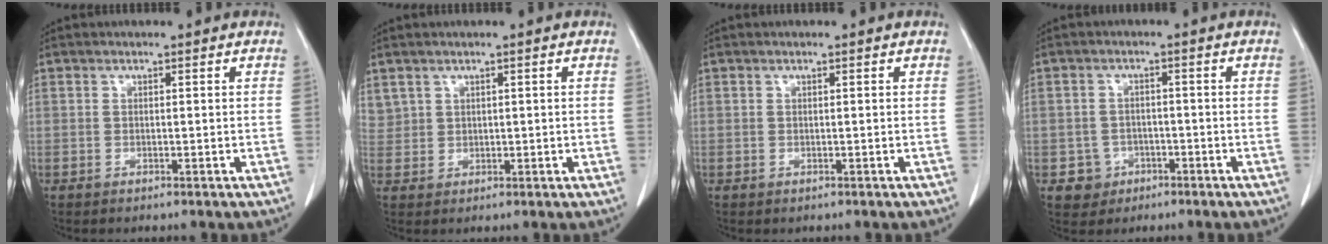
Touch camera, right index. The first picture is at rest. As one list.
[{"total": 2.4, "force": [1.4, 1.9, 0.4], "torque": [-0.004, 0.008, 0.033]}, {"total": 0.0}, {"total": 3.9, "force": [-1.7, 3.5, 0.1], "torque": [0.006, 0.014, -0.022]}]